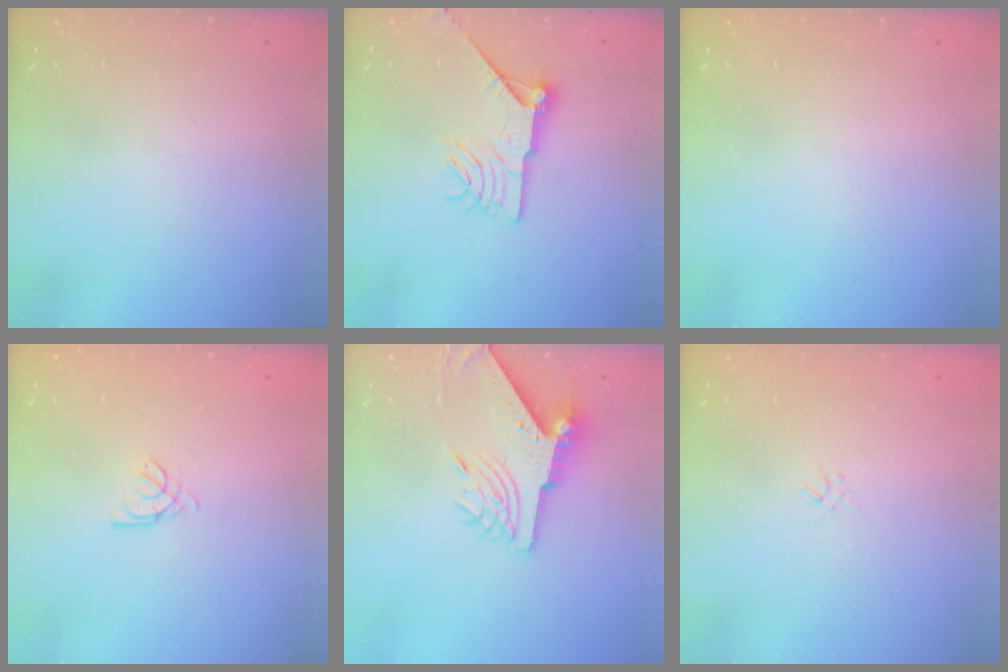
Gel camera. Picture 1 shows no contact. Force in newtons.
{"total": 12.8, "press": 12.8, "slide": 0.8}
{"total": 0.0}
{"total": 2.2, "press": 2.2, "slide": 0.6}
{"total": 12.0, "press": 11.9, "slide": 1.4}
{"total": 1.0, "press": 0.9, "slide": 0.4}